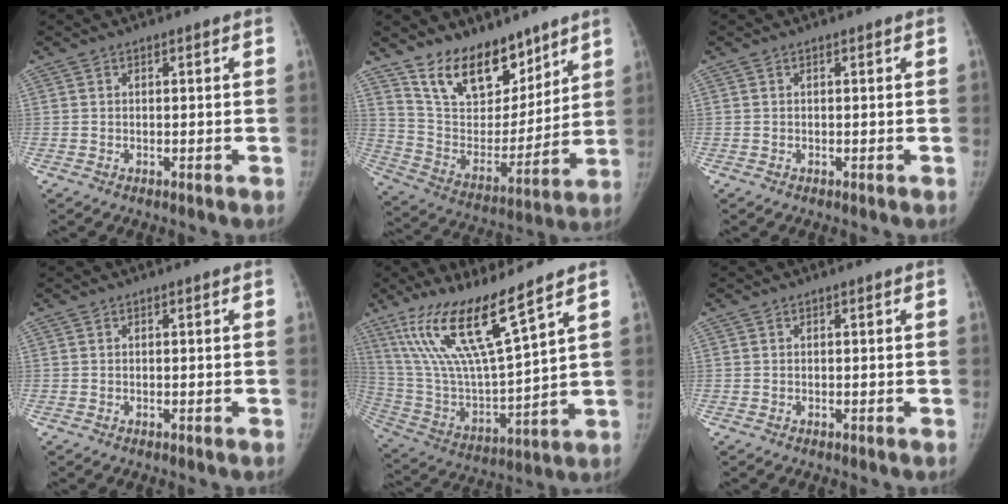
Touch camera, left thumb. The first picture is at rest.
{"total": 18.1, "force": [13.0, 9.4, 8.3], "torque": [-0.088, -0.078, 0.235]}
{"total": 0.0}
{"total": 0.0}
{"total": 18.7, "force": [12.2, 2.7, 13.9], "torque": [-0.258, -0.064, 0.241]}
{"total": 0.0}